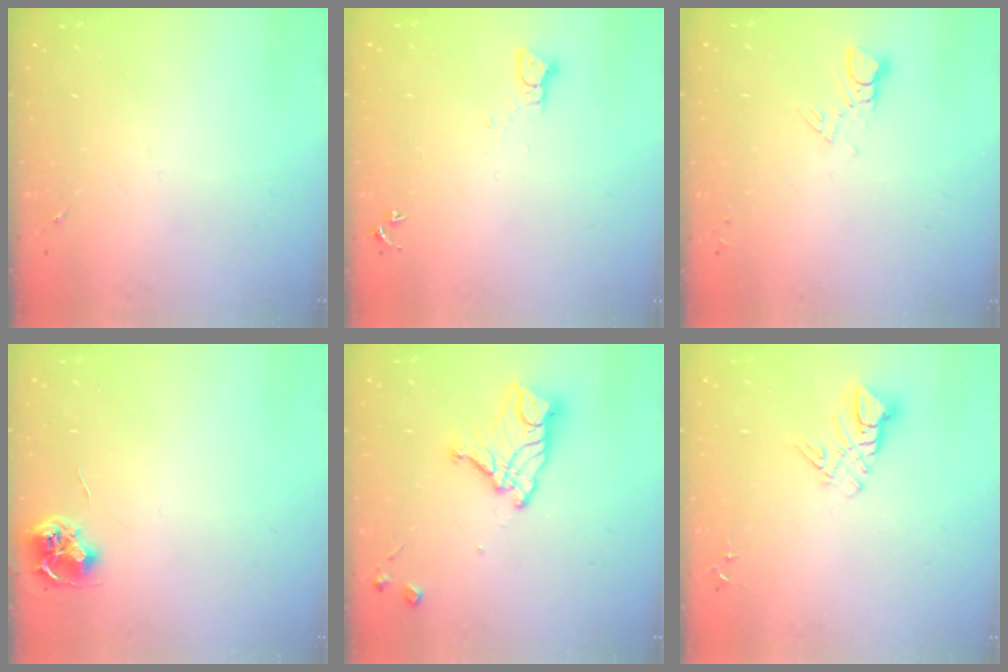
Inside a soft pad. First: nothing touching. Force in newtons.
{"total": 2.2, "press": 2.2, "slide": 0.2}
{"total": 4.5, "press": 4.5, "slide": 0.5}
{"total": 7.1, "press": 7.1, "slide": 0.4}
{"total": 13.7, "press": 13.7, "slide": 1.3}
{"total": 8.9, "press": 8.8, "slide": 0.9}